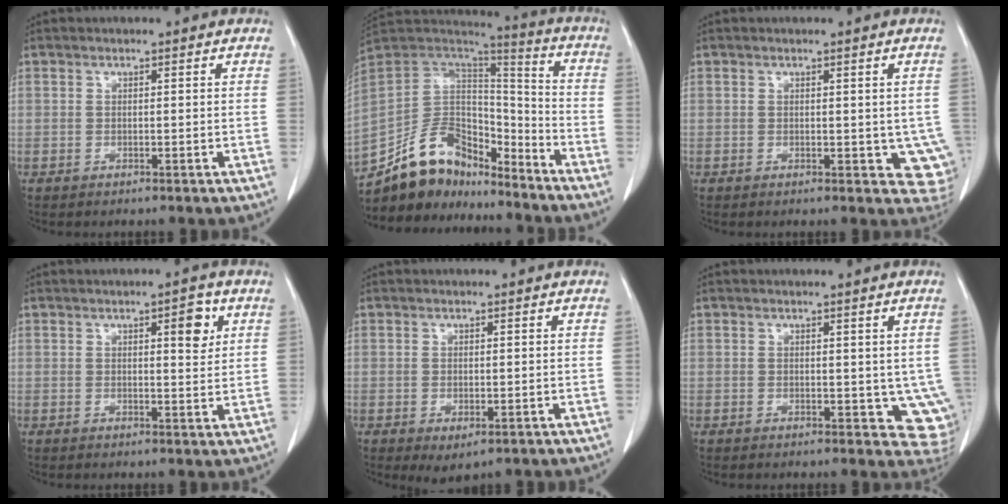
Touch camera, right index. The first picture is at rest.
{"total": 16.6, "force": [-13.7, 7.3, 5.9], "torque": [-0.102, 0.057, -0.245]}
{"total": 5.3, "force": [-0.3, 3.0, 4.3], "torque": [-0.029, -0.005, 0.001]}
{"total": 4.0, "force": [1.7, 1.1, 3.4], "torque": [-0.045, -0.002, 0.022]}
{"total": 3.1, "force": [-1.5, 1.5, 2.3], "torque": [-0.032, -0.007, -0.011]}
{"total": 5.9, "force": [0.2, 3.4, 4.8], "torque": [-0.035, -0.007, 0.007]}